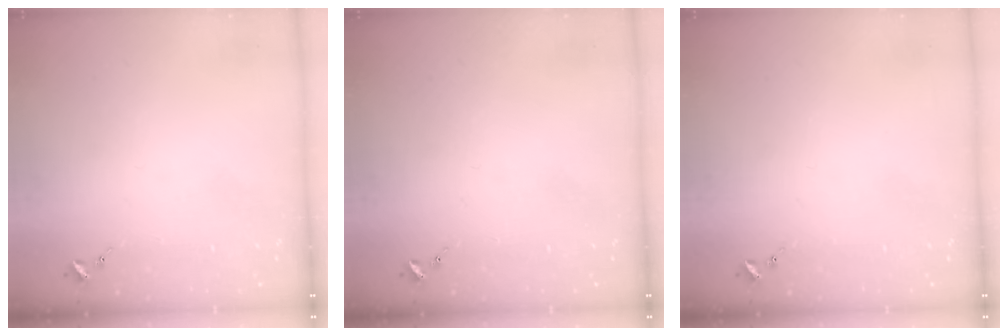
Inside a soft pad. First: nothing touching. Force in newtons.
{"total": 0.0}
{"total": 0.0}